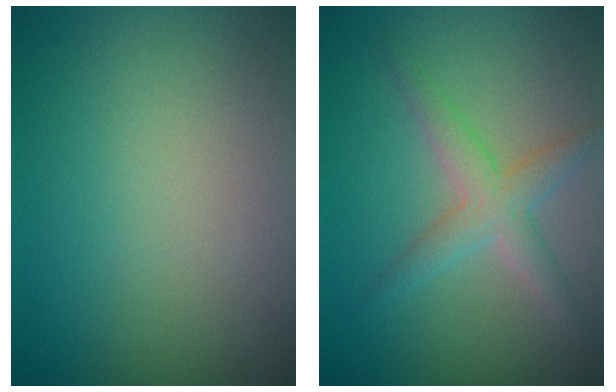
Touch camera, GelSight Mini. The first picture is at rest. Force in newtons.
{"total": 2.8, "press": 2.8, "slide": 0.0}